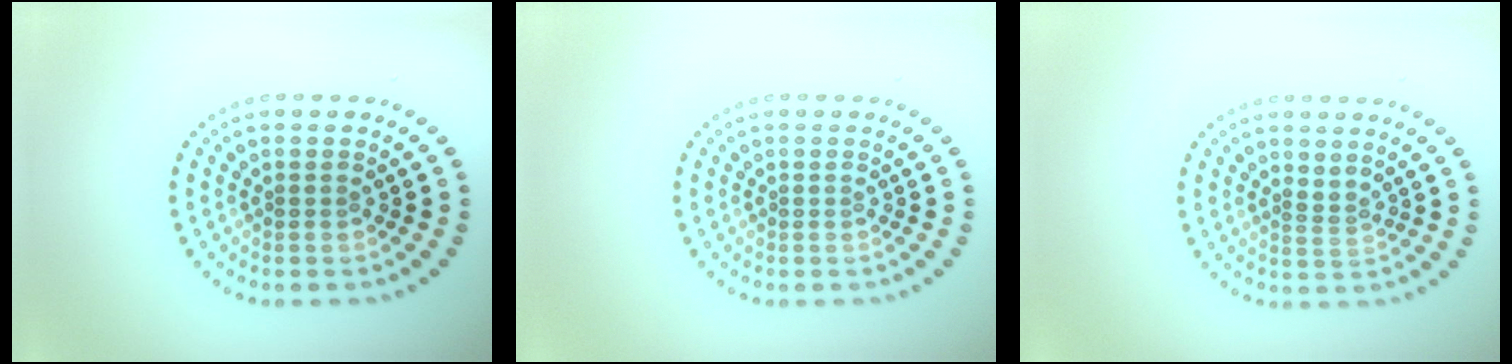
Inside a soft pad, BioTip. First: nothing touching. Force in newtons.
{"total": 0.0}
{"total": 1.0, "press": 0.4, "slide": 1.0}